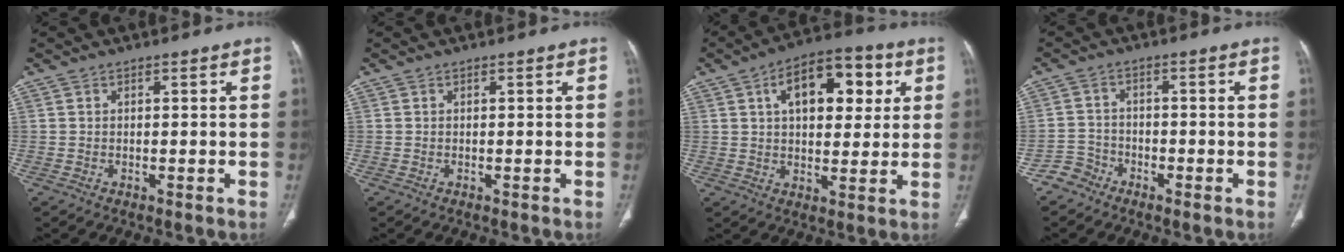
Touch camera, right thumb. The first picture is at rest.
{"total": 0.0}
{"total": 15.2, "force": [5.0, 8.4, 11.7], "torque": [-0.133, 0.007, 0.073]}
{"total": 3.3, "force": [-2.6, 2.1, -0.3], "torque": [0.018, 0.014, -0.058]}